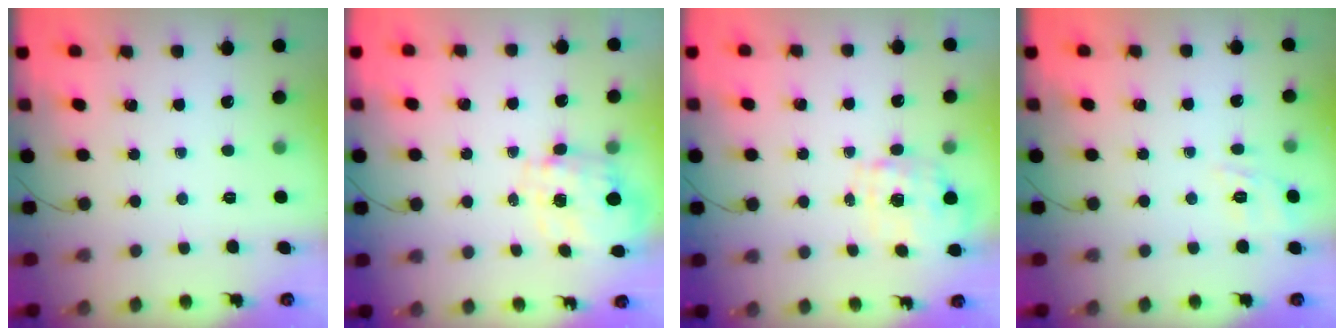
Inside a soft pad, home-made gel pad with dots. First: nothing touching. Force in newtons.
{"total": 2.8, "press": 2.6, "slide": 1.2}
{"total": 1.5, "press": 1.5, "slide": 0.5}
{"total": 2.7, "press": 2.1, "slide": 1.7}